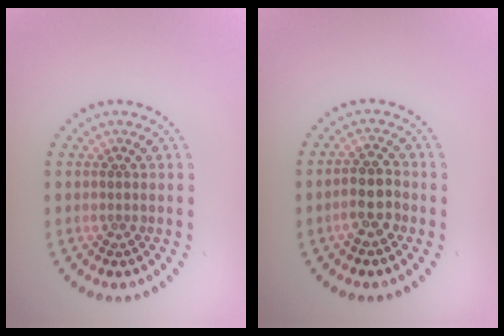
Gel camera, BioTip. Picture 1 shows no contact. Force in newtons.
{"total": 2.8, "press": 2.6, "slide": 0.9}